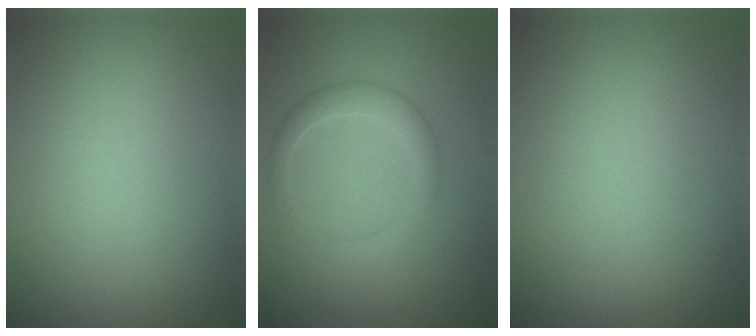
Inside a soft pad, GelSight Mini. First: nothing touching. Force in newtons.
{"total": 2.4, "press": 2.4, "slide": 0.0}
{"total": 0.0}